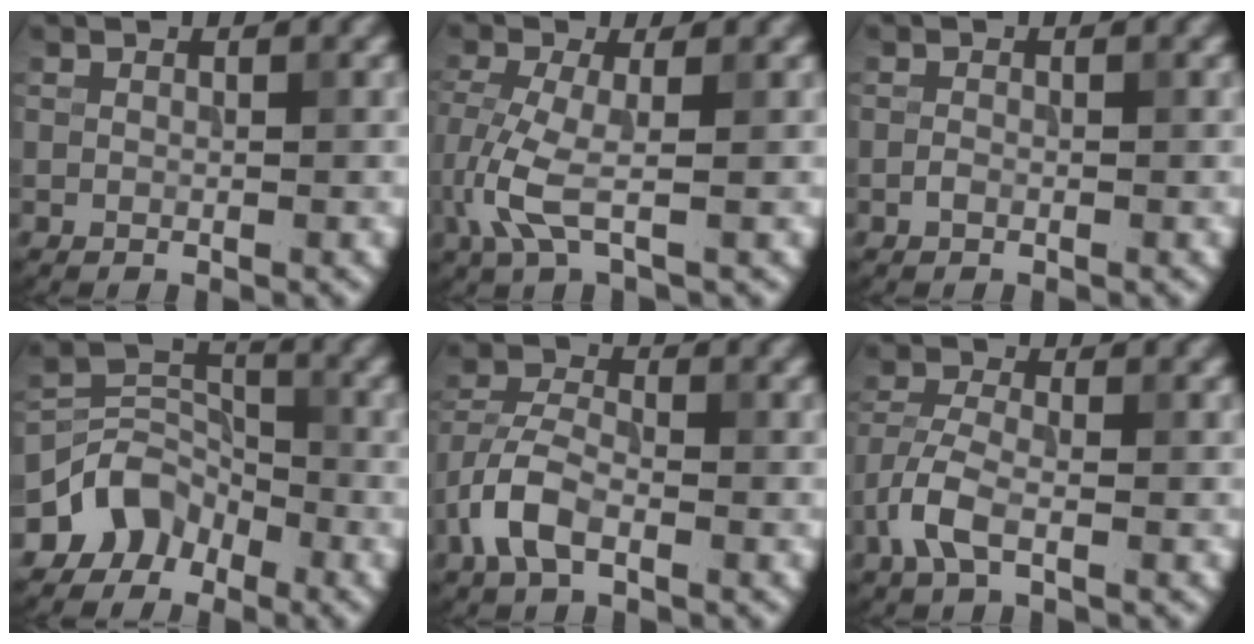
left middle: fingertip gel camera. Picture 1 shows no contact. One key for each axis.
{"total": 4.1, "fx": -1.2, "fy": 1.3, "fz": 3.7, "tx": -0.101, "ty": -0.008, "tz": -0.029}
{"total": 0.6, "fx": -0.3, "fy": 0.3, "fz": 0.4, "tx": -0.007, "ty": 0.000, "tz": -0.008}
{"total": 4.2, "fx": -2.8, "fy": 3.0, "fz": 1.0, "tx": -0.008, "ty": 0.009, "tz": -0.057}
{"total": 4.4, "fx": -2.2, "fy": 2.2, "fz": 3.1, "tx": -0.066, "ty": 0.006, "tz": -0.055}
{"total": 3.4, "fx": -1.7, "fy": 1.5, "fz": 2.6, "tx": -0.062, "ty": 0.002, "tz": -0.044}